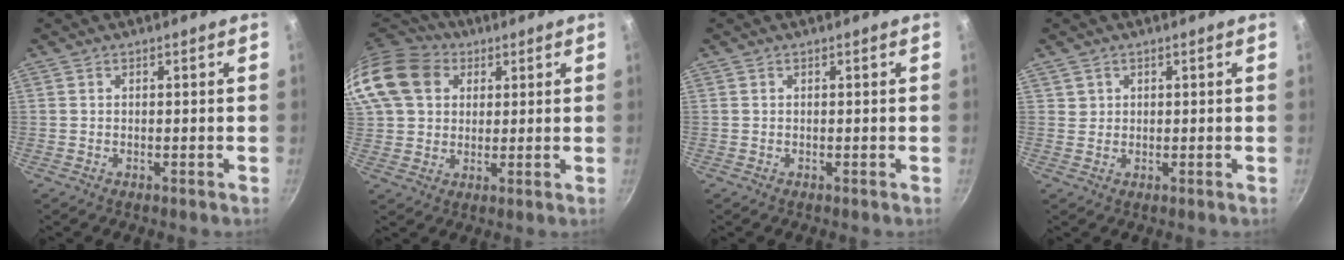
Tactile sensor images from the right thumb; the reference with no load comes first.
{"total": 18.9, "force": [7.0, 14.6, 9.6], "torque": [-0.206, 0.024, 0.122]}
{"total": 0.0}
{"total": 1.4, "force": [0.6, 1.2, 0.1], "torque": [0.014, 0.009, 0.010]}